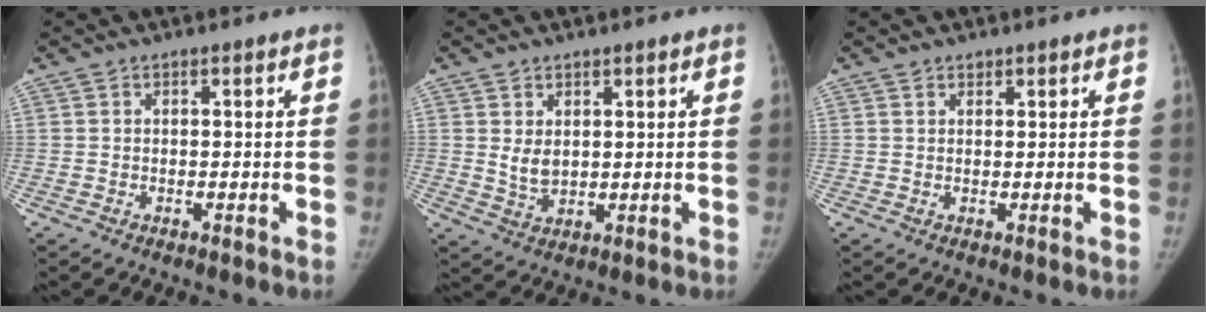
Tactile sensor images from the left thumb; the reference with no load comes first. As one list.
[{"total": 3.7, "force": [1.2, 2.6, 2.4], "torque": [-0.033, -0.016, 0.032]}, {"total": 1.0, "force": [0.8, 0.7, 0.1], "torque": [0.010, -0.005, 0.009]}]